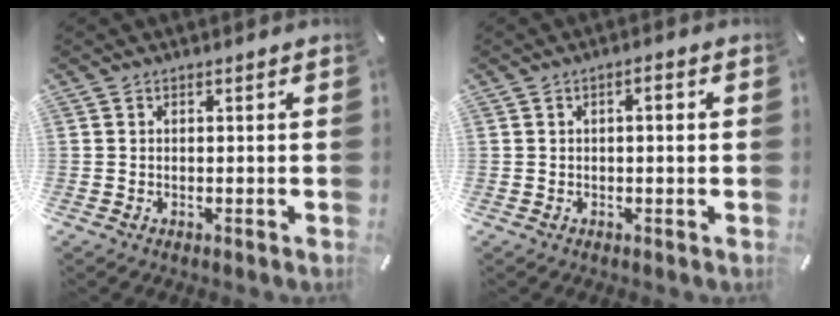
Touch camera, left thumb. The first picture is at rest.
{"total": 2.1, "force": [0.2, 0.6, 2.0], "torque": [-0.037, 0.004, 0.001]}